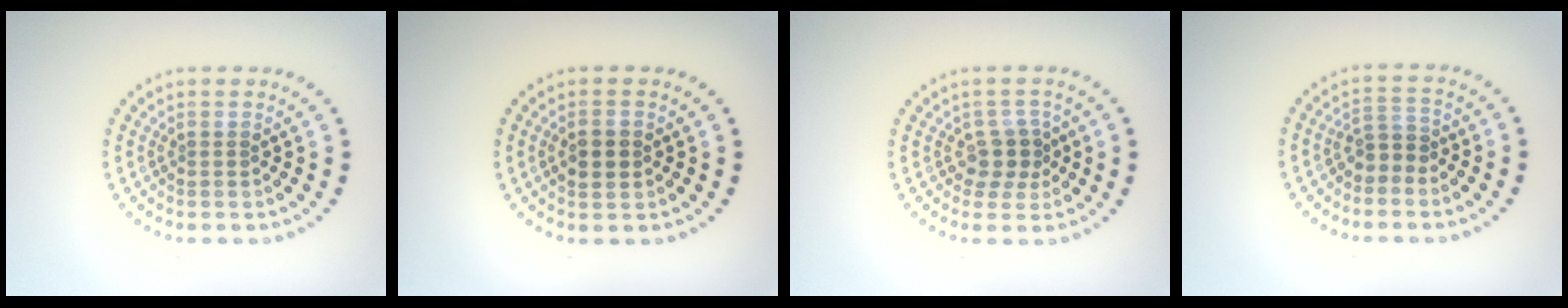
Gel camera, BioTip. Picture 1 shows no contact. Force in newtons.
{"total": 2.0, "press": 2.0, "slide": 0.1}
{"total": 2.3, "press": 1.9, "slide": 1.3}
{"total": 2.0, "press": 1.8, "slide": 1.0}